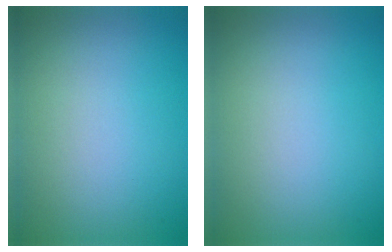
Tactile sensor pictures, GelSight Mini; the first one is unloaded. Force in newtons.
{"total": 0.0}